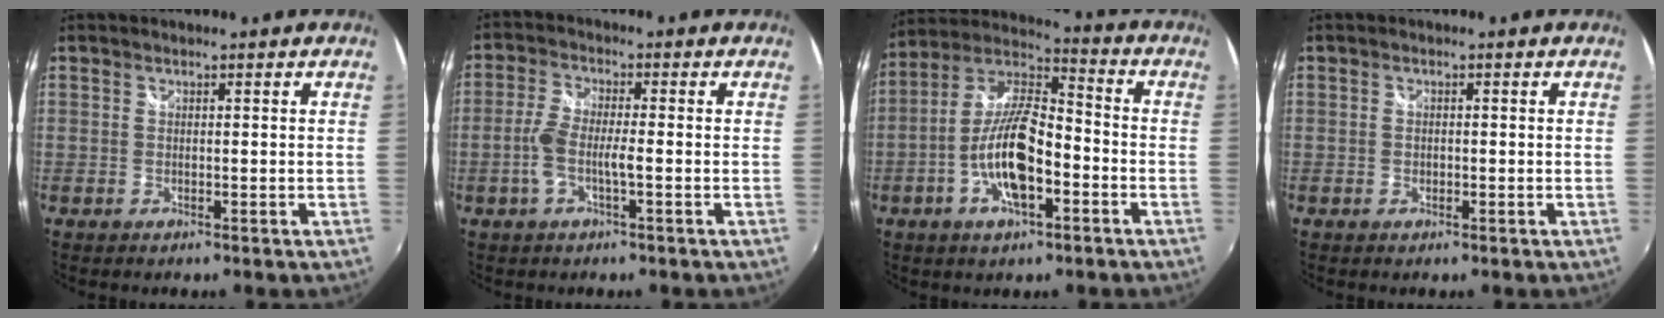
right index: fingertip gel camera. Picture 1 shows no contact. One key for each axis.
{"total": 5.7, "fx": -1.7, "fy": 1.0, "fz": 5.3, "tx": -0.117, "ty": 0.002, "tz": -0.033}
{"total": 14.1, "fx": -4.8, "fy": 5.1, "fz": 12.2, "tx": -0.249, "ty": 0.001, "tz": -0.090}
{"total": 0.9, "fx": -0.3, "fy": 0.7, "fz": 0.4, "tx": -0.006, "ty": 0.000, "tz": -0.005}